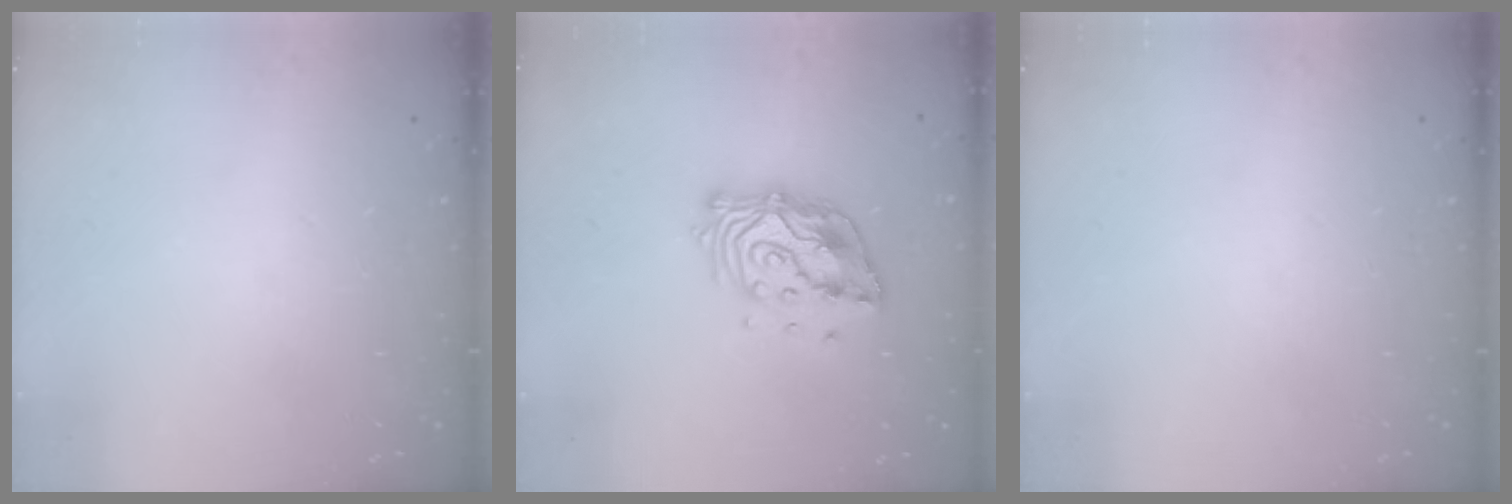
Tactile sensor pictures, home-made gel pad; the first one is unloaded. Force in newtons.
{"total": 13.7, "press": 13.7, "slide": 1.2}
{"total": 0.0}